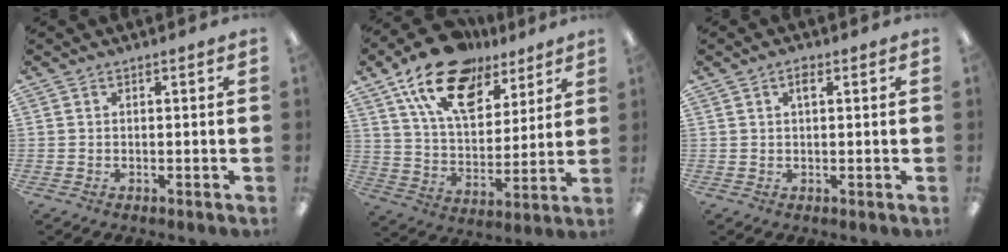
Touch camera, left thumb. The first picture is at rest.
{"total": 19.0, "force": [12.5, 9.9, 10.4], "torque": [-0.182, -0.062, 0.223]}
{"total": 2.1, "force": [0.9, 0.9, 1.6], "torque": [-0.028, 0.002, 0.013]}